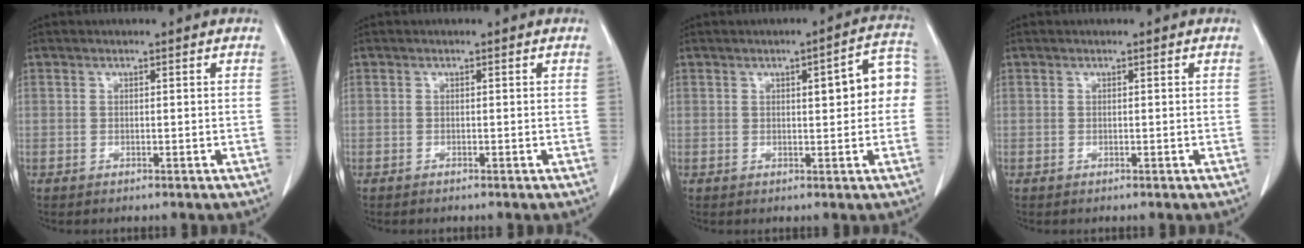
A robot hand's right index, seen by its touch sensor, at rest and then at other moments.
{"total": 0.0}
{"total": 7.0, "force": [0.8, 1.8, 6.7], "torque": [-0.080, 0.027, 0.008]}
{"total": 0.0}